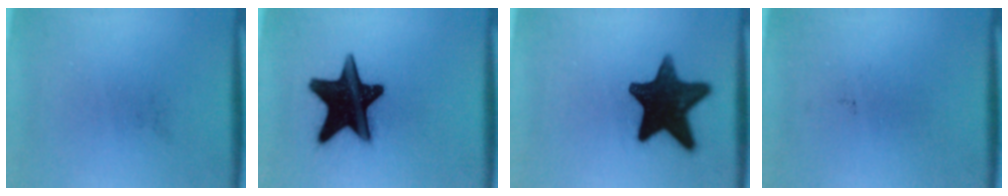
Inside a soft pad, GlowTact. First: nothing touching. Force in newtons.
{"total": 19.2}
{"total": 15.0}
{"total": 0.0}